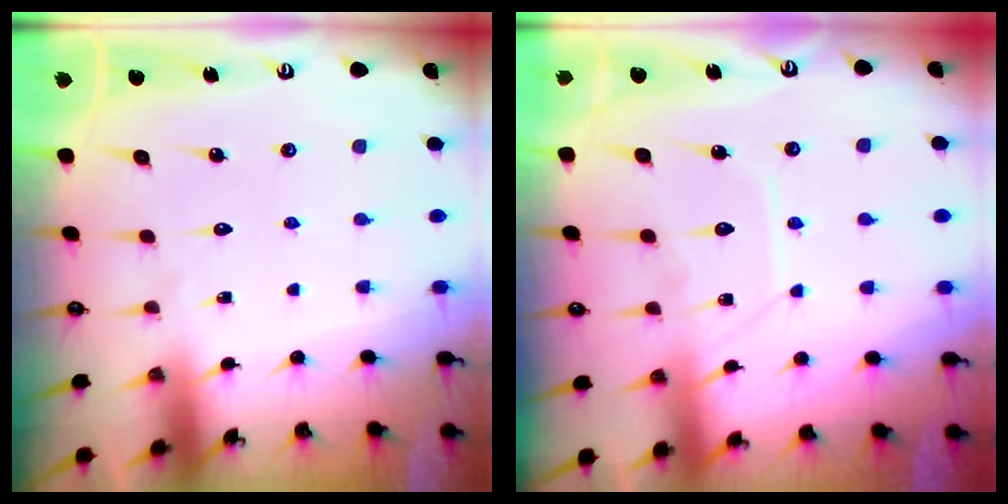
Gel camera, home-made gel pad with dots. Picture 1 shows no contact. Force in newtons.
{"total": 8.3, "press": 8.3, "slide": 0.8}